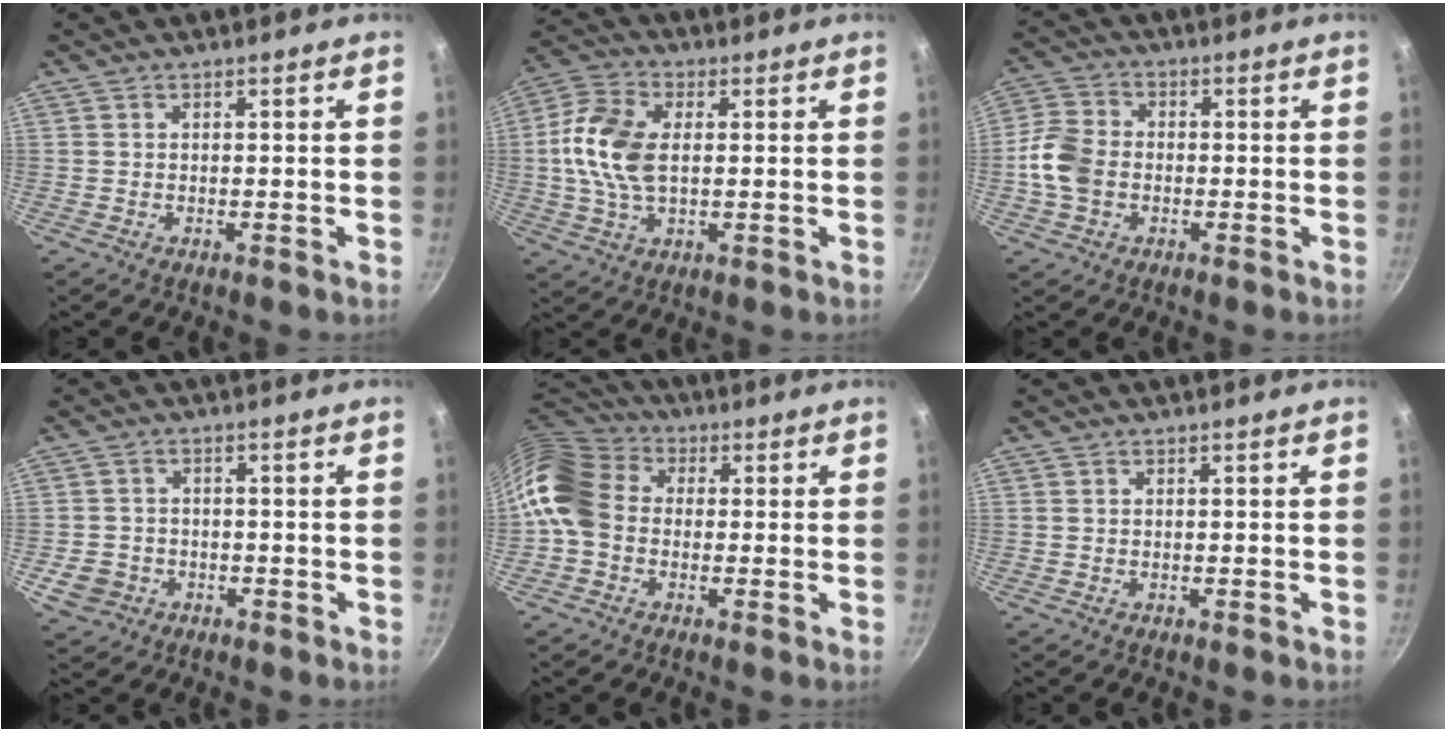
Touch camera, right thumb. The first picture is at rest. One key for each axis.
{"total": 12.3, "fx": 0.8, "fy": 7.3, "fz": 9.9, "tx": -0.192, "ty": 0.015, "tz": 0.007}
{"total": 8.3, "fx": -1.5, "fy": 6.3, "fz": 5.1, "tx": -0.091, "ty": 0.016, "tz": -0.041}
{"total": 5.2, "fx": -1.8, "fy": 4.5, "fz": 1.9, "tx": -0.031, "ty": 0.018, "tz": -0.026}
{"total": 12.3, "fx": -0.5, "fy": 9.9, "fz": 7.3, "tx": -0.126, "ty": 0.026, "tz": -0.033}
{"total": 0.0}